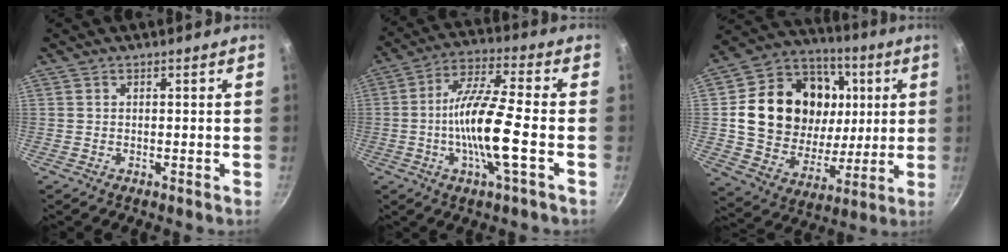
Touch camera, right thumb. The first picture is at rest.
{"total": 15.6, "force": [-3.5, 2.9, 14.9], "torque": [-0.282, 0.032, -0.079]}
{"total": 24.7, "force": [4.6, 19.3, 14.8], "torque": [-0.231, 0.004, 0.085]}